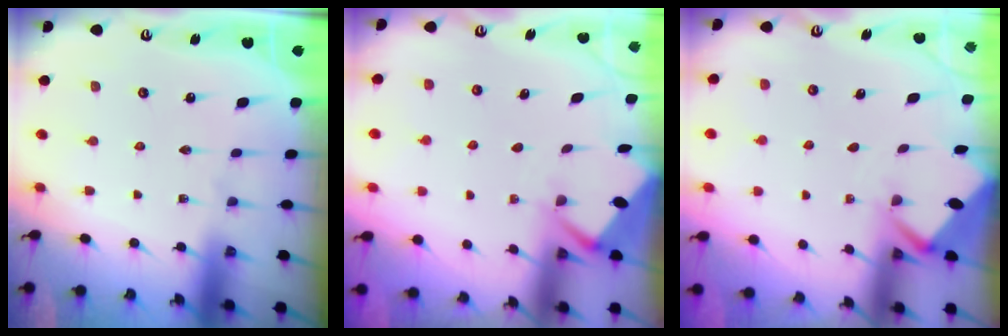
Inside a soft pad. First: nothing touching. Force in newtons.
{"total": 2.8, "press": 2.7, "slide": 0.4}
{"total": 2.8, "press": 2.8, "slide": 0.2}